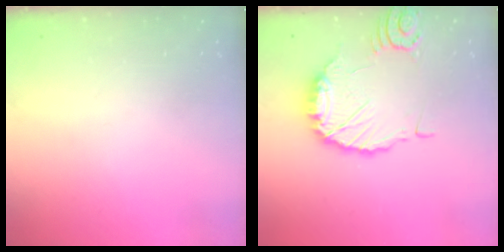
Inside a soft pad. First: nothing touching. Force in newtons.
{"total": 11.9, "press": 11.8, "slide": 1.3}